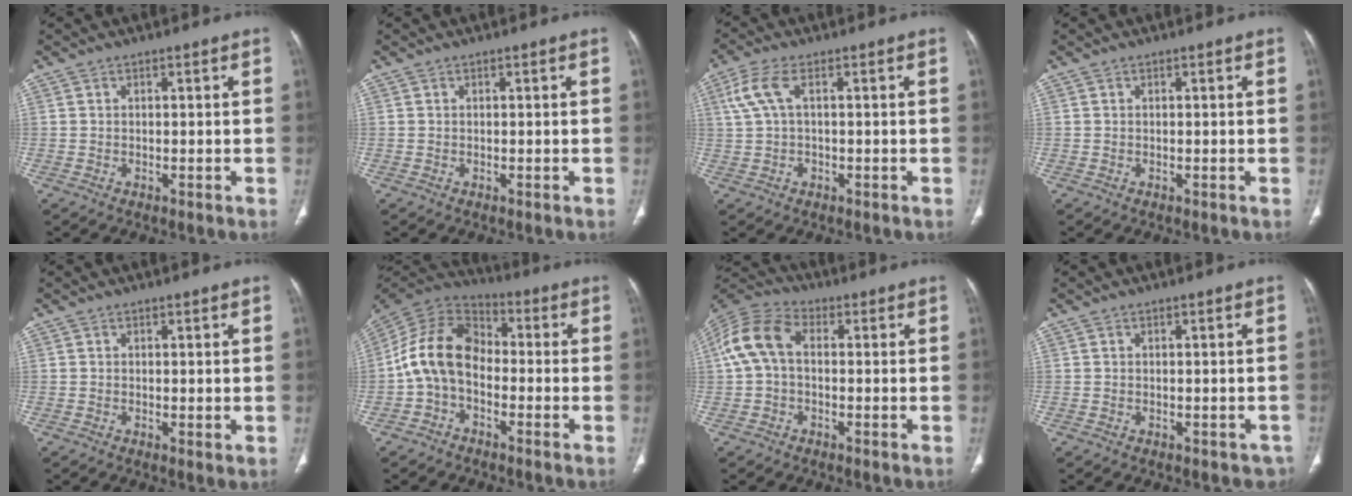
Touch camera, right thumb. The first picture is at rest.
{"total": 0.0}
{"total": 5.2, "force": [1.1, 2.6, 4.3], "torque": [-0.114, 0.016, 0.021]}
{"total": 0.0}
{"total": 0.9, "force": [0.2, 0.4, 0.7], "torque": [-0.015, -0.006, 0.003]}
{"total": 12.9, "force": [-2.1, 9.1, 8.9], "torque": [-0.158, 0.045, -0.054]}
{"total": 10.0, "force": [0.7, 6.6, 7.5], "torque": [-0.156, 0.030, 0.003]}
{"total": 1.5, "force": [-0.7, 1.3, 0.4], "torque": [0.011, 0.005, -0.008]}